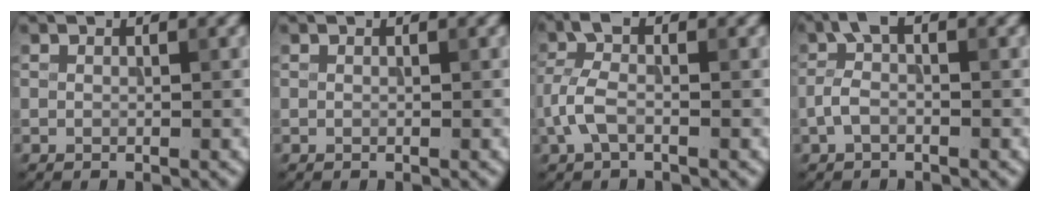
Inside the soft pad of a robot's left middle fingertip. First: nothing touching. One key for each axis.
{"total": 0.0}
{"total": 3.2, "fx": -1.0, "fy": 1.4, "fz": 2.7, "tx": -0.070, "ty": 0.009, "tz": -0.031}
{"total": 2.4, "fx": -0.6, "fy": 1.0, "fz": 2.1, "tx": -0.047, "ty": 0.012, "tz": -0.020}